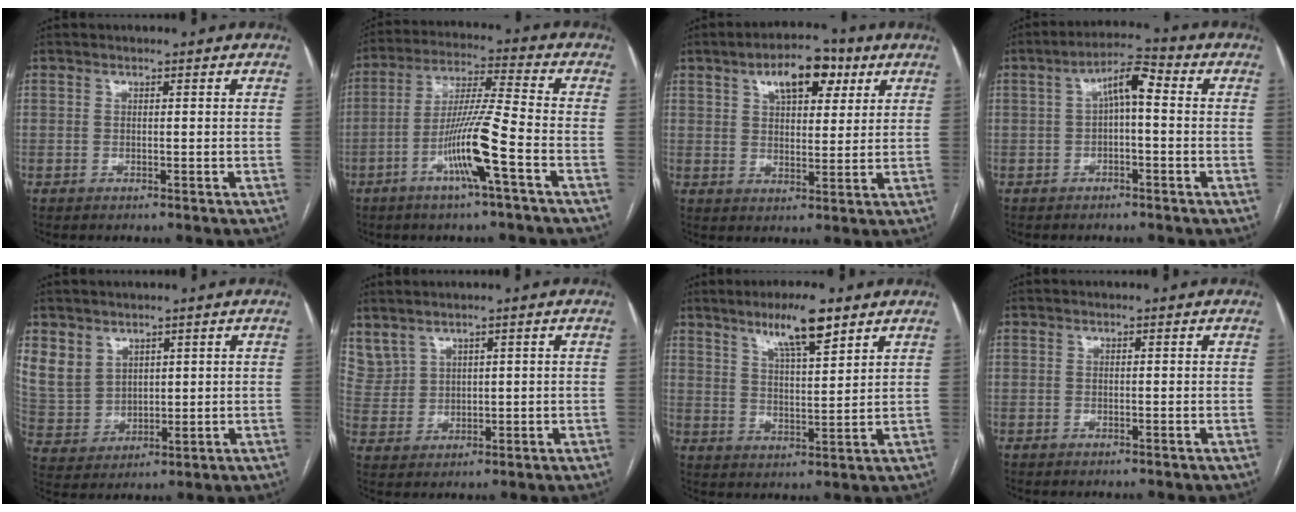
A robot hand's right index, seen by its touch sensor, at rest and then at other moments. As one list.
[{"total": 10.8, "force": [-4.5, -0.7, 9.8], "torque": [-0.192, 0.000, -0.087]}, {"total": 9.2, "force": [4.7, 4.3, 6.7], "torque": [-0.105, 0.015, 0.074]}, {"total": 5.8, "force": [0.6, 1.7, 5.5], "torque": [-0.096, 0.029, 0.007]}, {"total": 7.3, "force": [4.4, 5.5, 2.0], "torque": [-0.049, 0.008, 0.109]}, {"total": 5.9, "force": [4.4, 3.5, 1.8], "torque": [-0.057, 0.014, 0.110]}, {"total": 8.9, "force": [6.2, 1.2, 6.3], "torque": [-0.112, -0.002, 0.107]}, {"total": 0.0}]